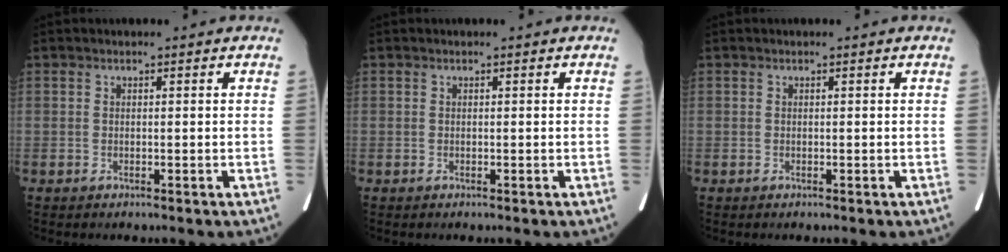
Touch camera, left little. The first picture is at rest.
{"total": 0.0}
{"total": 0.0}